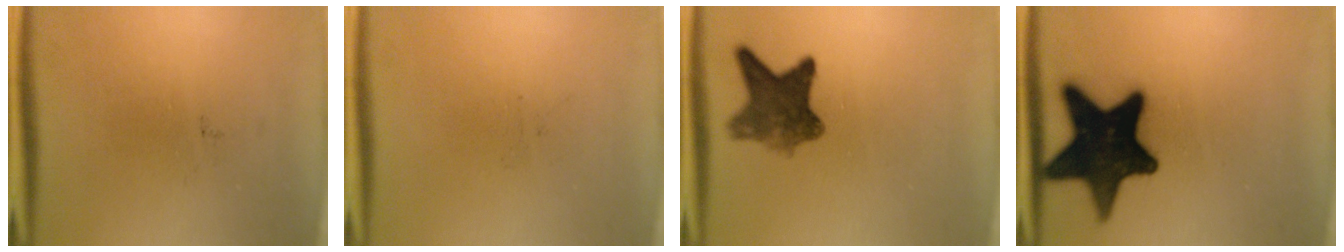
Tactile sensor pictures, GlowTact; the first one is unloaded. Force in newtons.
{"total": 0.0}
{"total": 7.3}
{"total": 19.1}